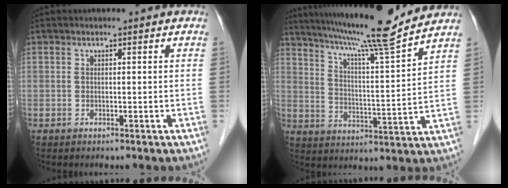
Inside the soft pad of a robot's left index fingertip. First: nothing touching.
{"total": 15.2, "force": [13.4, -1.3, 7.0], "torque": [-0.127, -0.008, 0.204]}